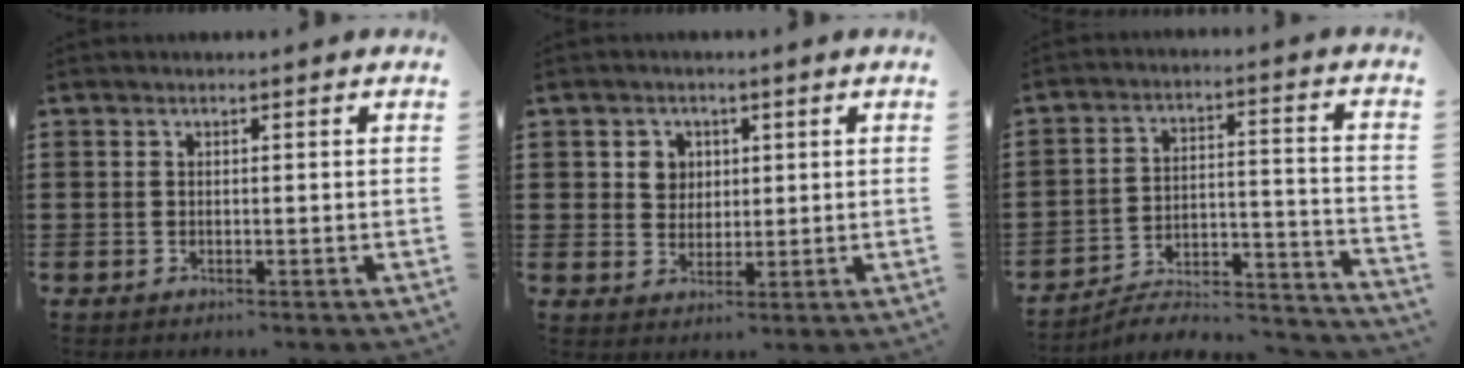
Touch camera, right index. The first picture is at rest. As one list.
[{"total": 3.6, "force": [1.0, 3.2, 1.3], "torque": [-0.030, 0.009, 0.015]}, {"total": 4.1, "force": [-3.7, 1.1, 1.4], "torque": [-0.028, -0.006, -0.079]}]